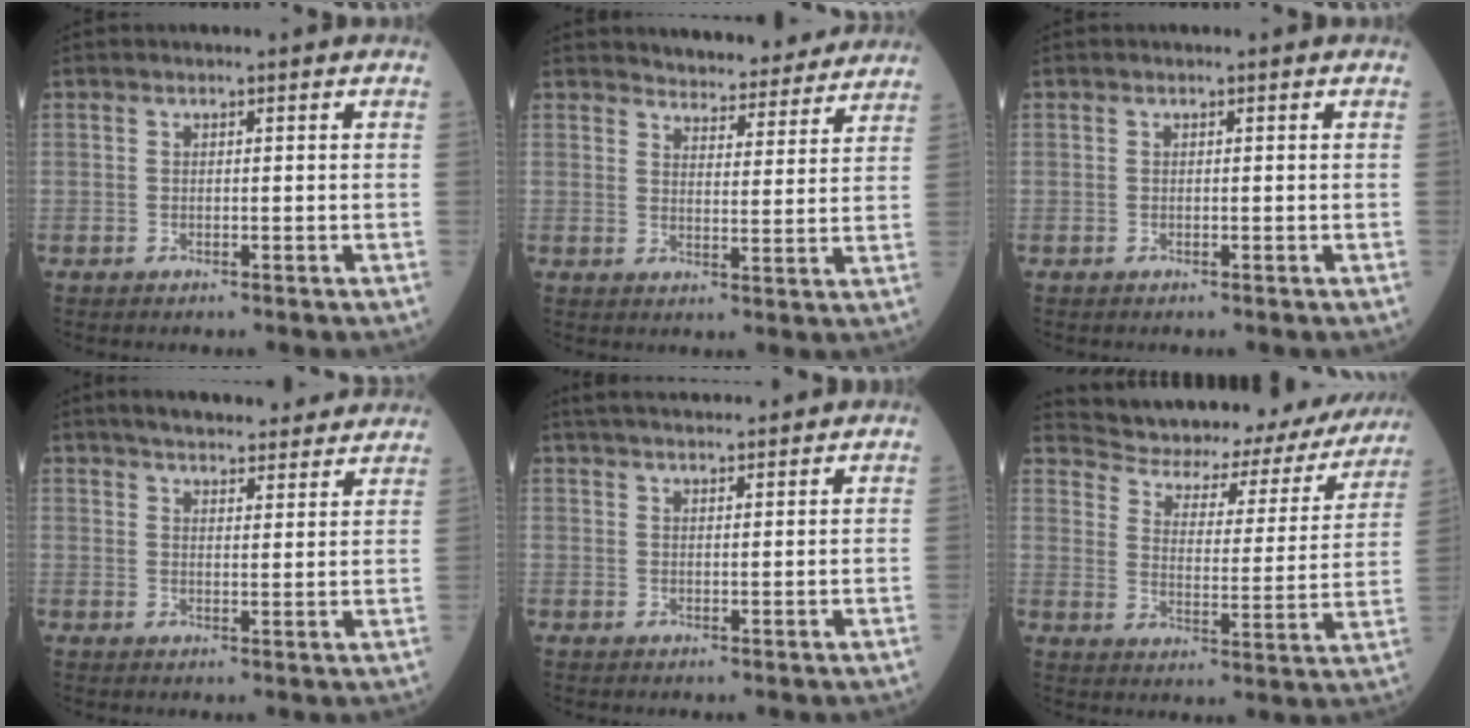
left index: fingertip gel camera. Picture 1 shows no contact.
{"total": 12.4, "force": [11.9, 2.3, 2.7], "torque": [-0.021, -0.010, 0.139]}
{"total": 0.0}
{"total": 17.2, "force": [15.5, 3.3, 6.5], "torque": [-0.078, 0.026, 0.200]}
{"total": 9.2, "force": [8.3, 1.3, 3.7], "torque": [-0.057, 0.029, 0.118]}
{"total": 24.4, "force": [22.0, 7.3, 7.6], "torque": [-0.110, -0.034, 0.267]}